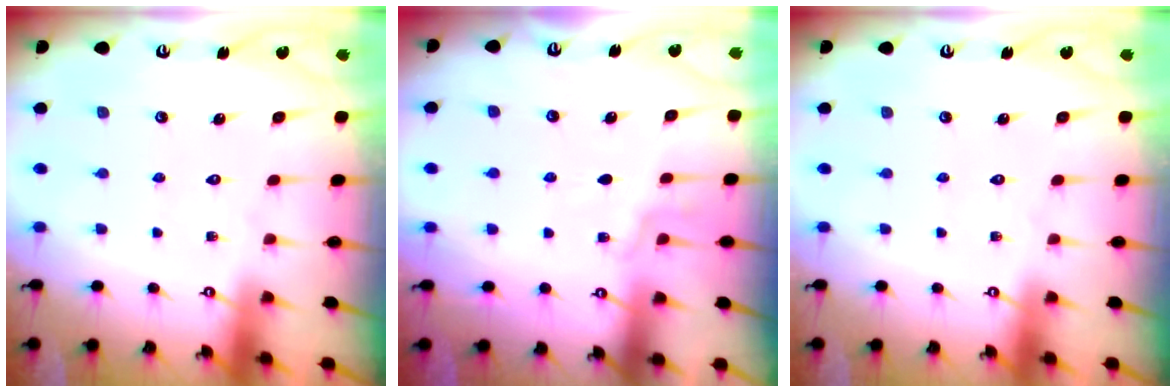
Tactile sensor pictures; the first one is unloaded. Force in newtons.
{"total": 4.7, "press": 4.5, "slide": 1.3}
{"total": 0.0}